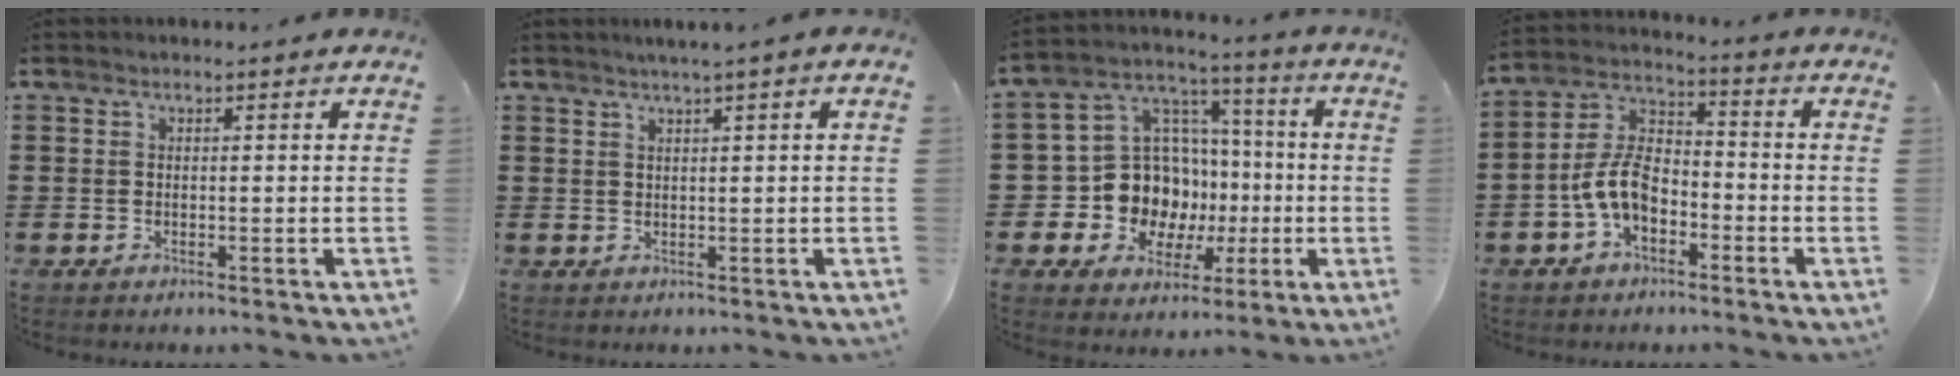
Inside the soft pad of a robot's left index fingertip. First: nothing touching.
{"total": 1.3, "force": [0.7, -0.3, 1.0], "torque": [-0.018, -0.002, 0.013]}
{"total": 12.5, "force": [-2.1, 11.5, 4.5], "torque": [-0.132, 0.001, -0.027]}
{"total": 7.9, "force": [-3.5, 4.5, 5.5], "torque": [-0.138, 0.006, -0.074]}